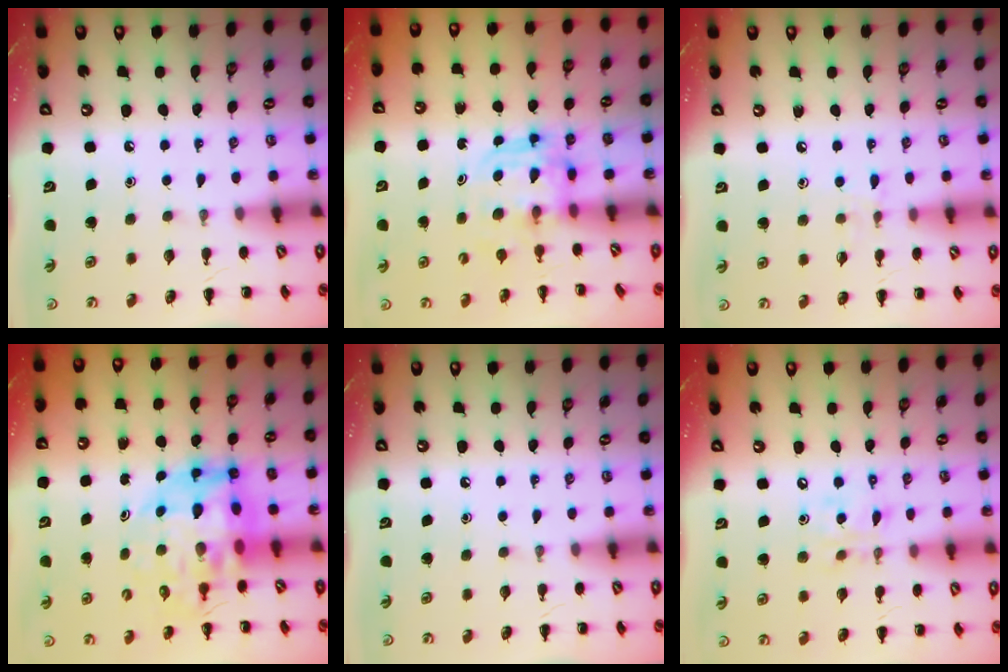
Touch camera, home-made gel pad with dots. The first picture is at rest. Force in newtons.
{"total": 3.6, "press": 3.6, "slide": 0.2}
{"total": 5.3, "press": 5.0, "slide": 1.8}
{"total": 13.8, "press": 13.2, "slide": 4.1}
{"total": 0.0}
{"total": 9.1, "press": 8.9, "slide": 1.9}